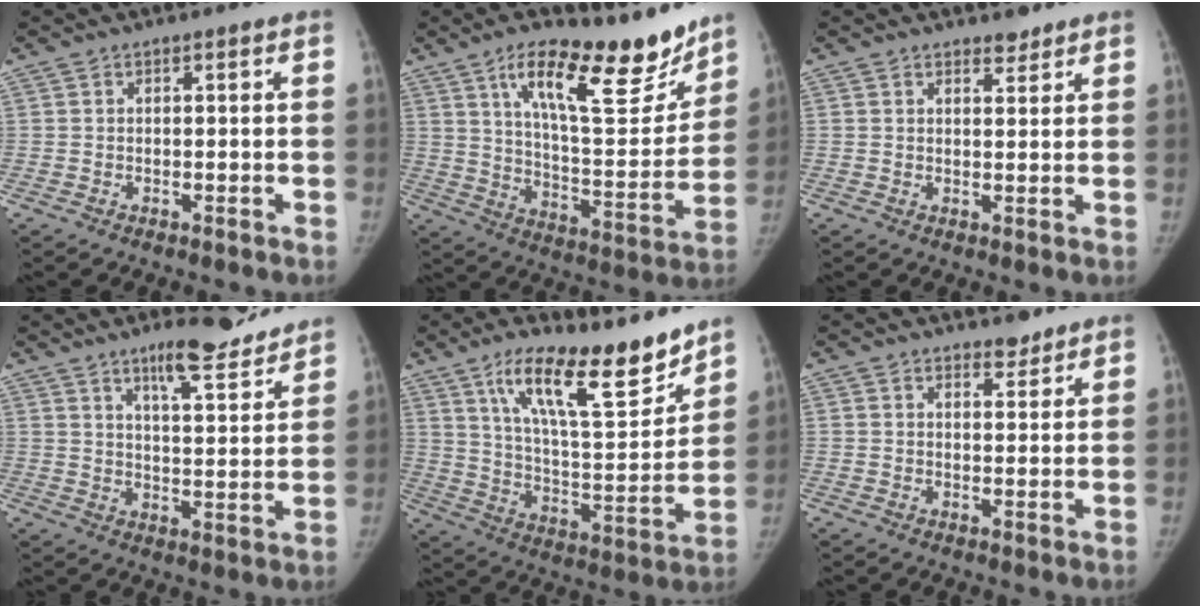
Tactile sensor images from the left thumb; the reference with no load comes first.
{"total": 21.8, "force": [14.8, 7.1, 14.3], "torque": [-0.168, -0.081, 0.238]}
{"total": 2.3, "force": [2.0, 1.0, 0.6], "torque": [0.003, -0.015, 0.027]}
{"total": 11.0, "force": [8.6, 2.4, 6.4], "torque": [-0.075, -0.057, 0.135]}
{"total": 20.2, "force": [14.0, 5.7, 13.4], "torque": [-0.181, -0.082, 0.239]}
{"total": 2.8, "force": [2.4, 1.2, 0.7], "torque": [0.004, -0.019, 0.035]}